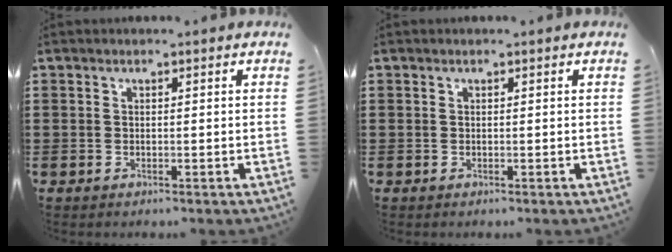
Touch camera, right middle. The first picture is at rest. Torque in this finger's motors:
{"motor_torque": [-0.22, -0.22, 0.00, 0.01]}